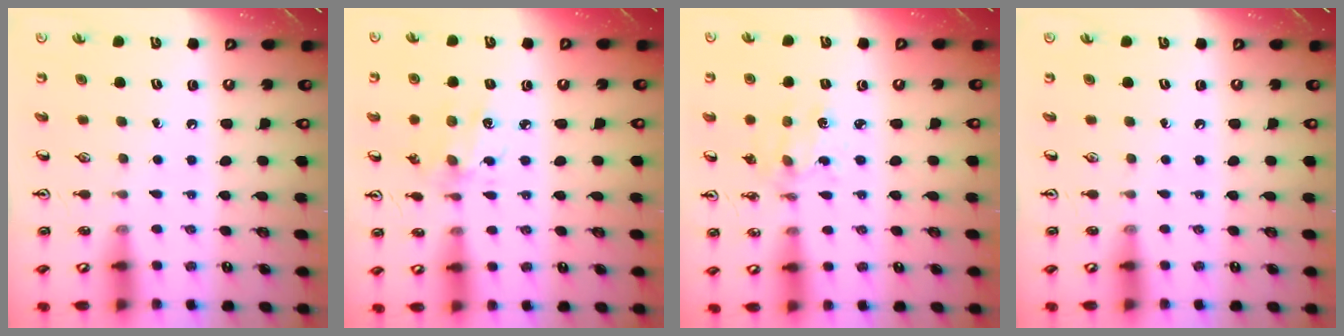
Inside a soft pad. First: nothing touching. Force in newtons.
{"total": 6.1, "press": 6.0, "slide": 0.4}
{"total": 2.0, "press": 2.0, "slide": 0.3}
{"total": 0.0}